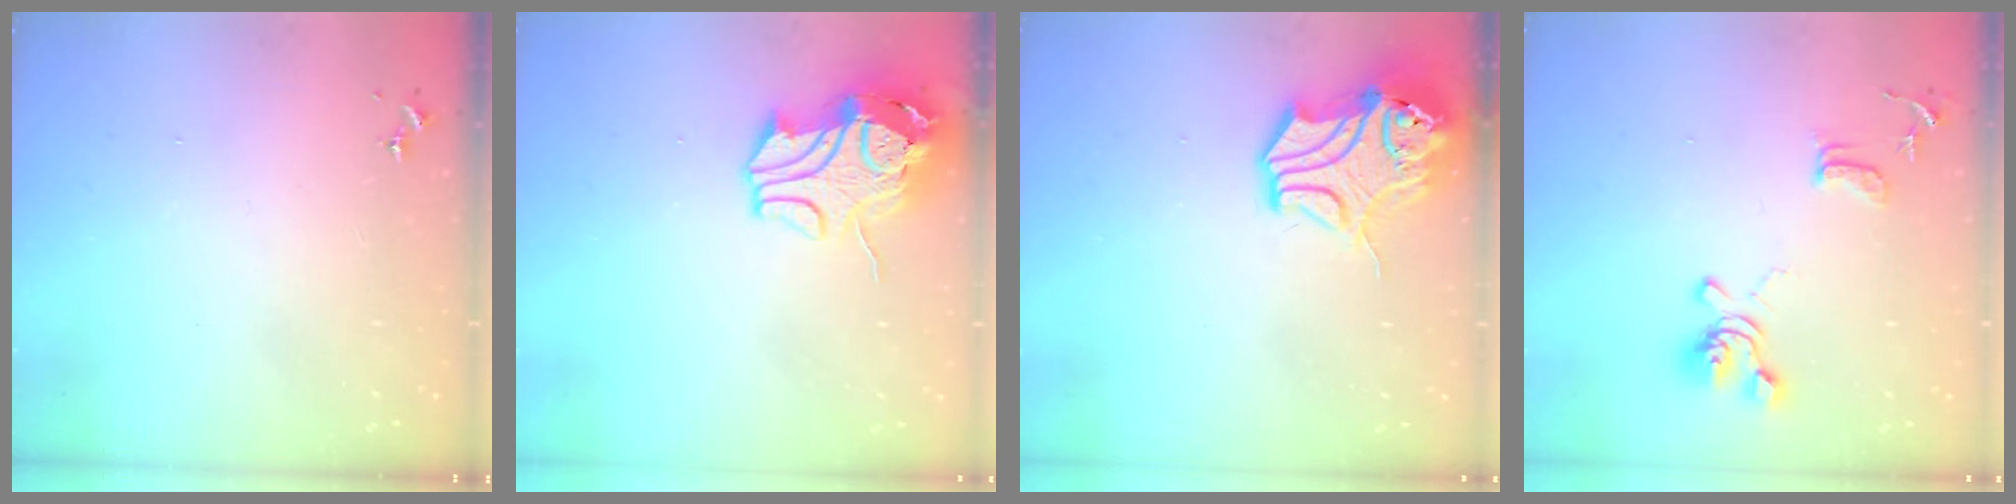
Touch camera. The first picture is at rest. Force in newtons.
{"total": 13.3, "press": 13.1, "slide": 2.0}
{"total": 14.2, "press": 14.1, "slide": 1.9}
{"total": 13.0, "press": 12.9, "slide": 1.6}